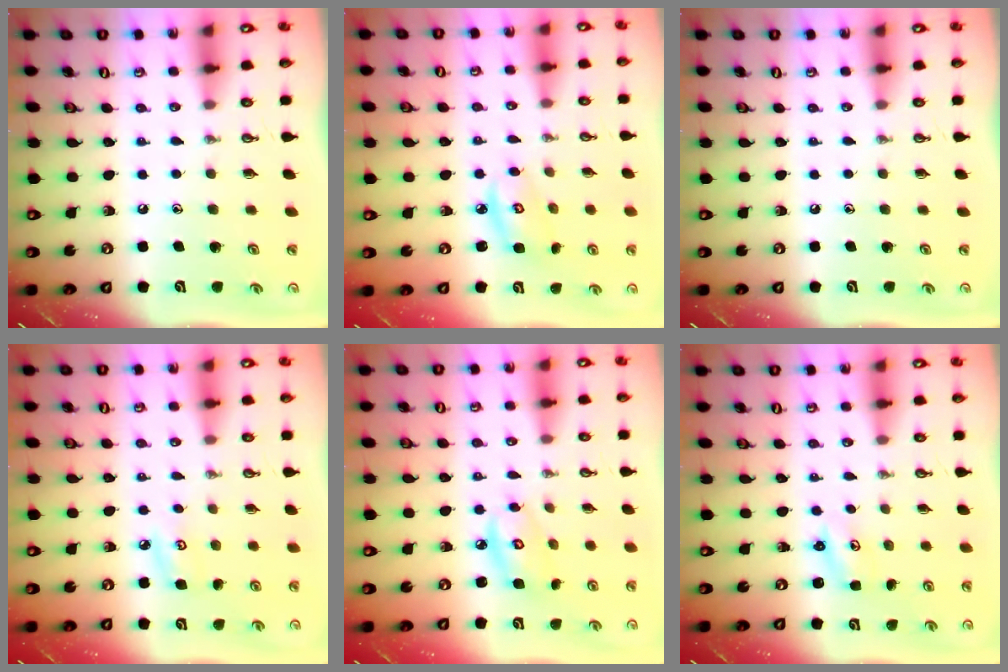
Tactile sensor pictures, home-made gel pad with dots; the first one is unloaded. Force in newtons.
{"total": 5.0, "press": 5.0, "slide": 0.3}
{"total": 0.0}
{"total": 5.3, "press": 5.3, "slide": 0.6}
{"total": 6.8, "press": 6.8, "slide": 0.3}
{"total": 1.9, "press": 1.9, "slide": 0.3}